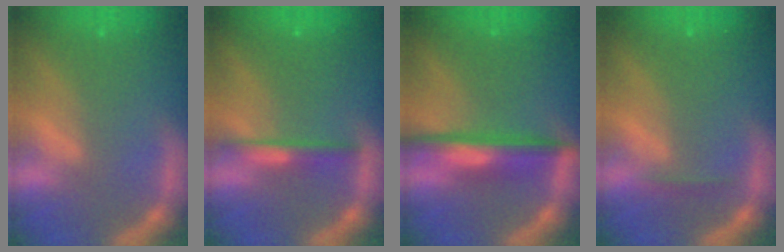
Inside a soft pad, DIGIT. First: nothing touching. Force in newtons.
{"total": 2.4}
{"total": 5.0}
{"total": 0.9}